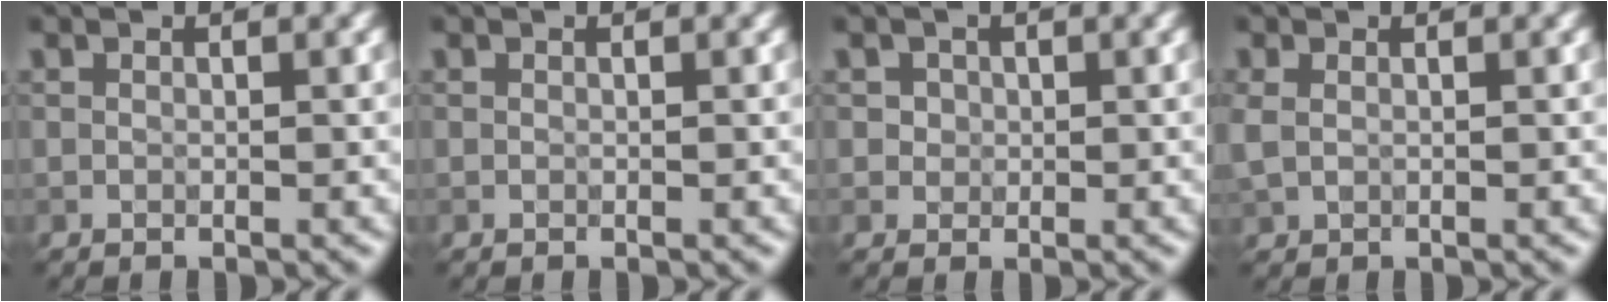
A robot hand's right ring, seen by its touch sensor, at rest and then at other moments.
{"total": 0.0}
{"total": 1.4, "force": [0.5, 1.2, 0.4], "torque": [-0.005, -0.002, 0.017]}
{"total": 1.4, "force": [0.3, 1.0, 0.9], "torque": [-0.025, 0.001, 0.008]}